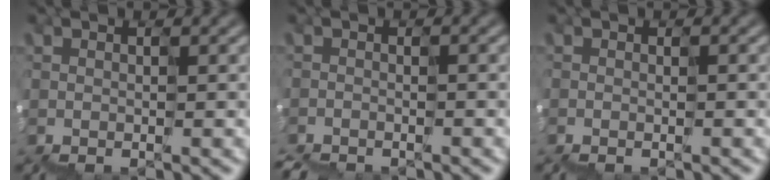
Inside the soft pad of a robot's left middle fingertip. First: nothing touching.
{"total": 2.7, "force": [-2.7, 0.2, 0.0], "torque": [-0.002, -0.011, -0.025]}
{"total": 0.6, "force": [-0.6, 0.0, -0.2], "torque": [0.007, -0.008, -0.007]}